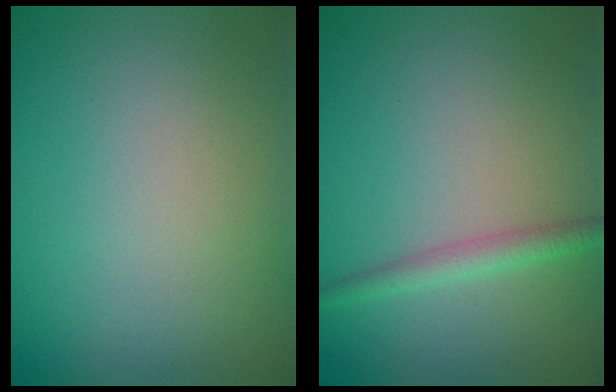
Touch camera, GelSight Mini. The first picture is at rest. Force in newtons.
{"total": 1.9, "press": 1.9, "slide": 0.0}